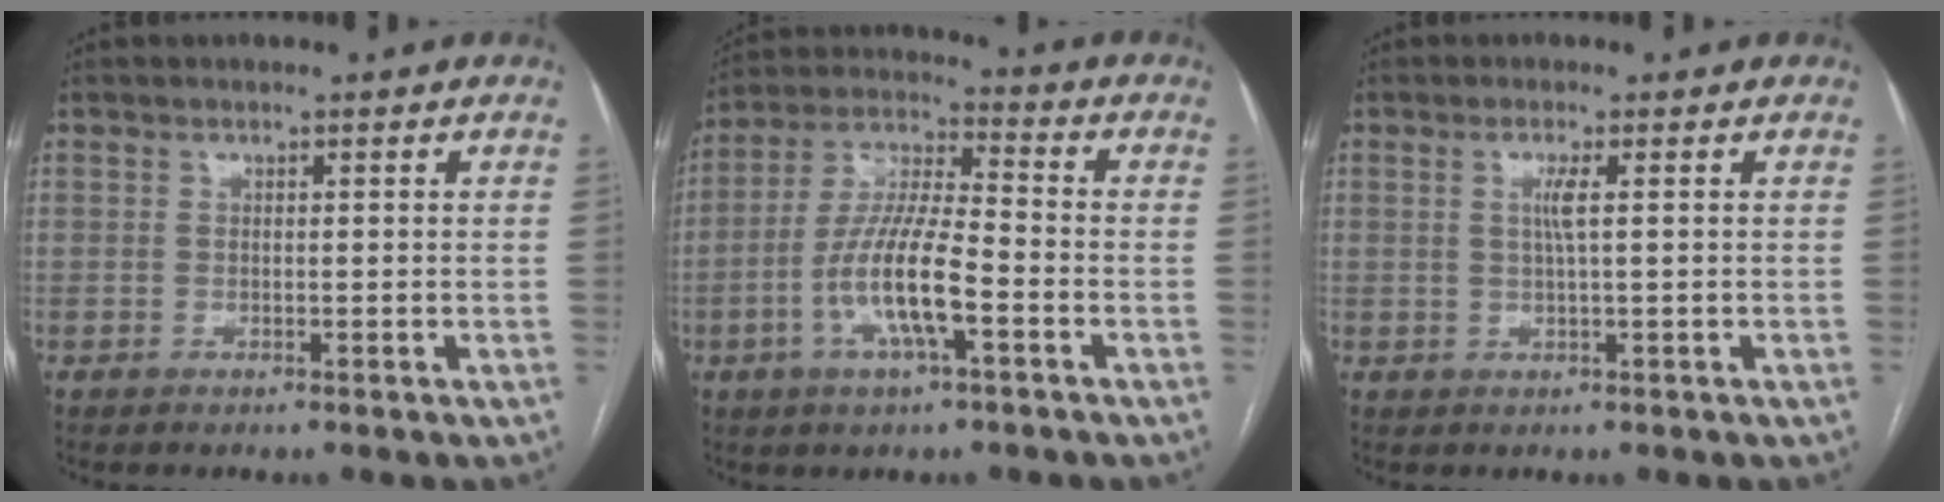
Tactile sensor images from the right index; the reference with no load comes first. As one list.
[{"total": 11.8, "force": [-3.9, 2.2, 10.9], "torque": [-0.221, 0.001, -0.073]}, {"total": 2.3, "force": [0.5, -0.3, 2.2], "torque": [-0.047, -0.001, 0.009]}]